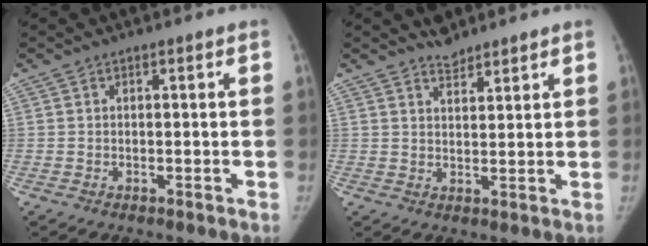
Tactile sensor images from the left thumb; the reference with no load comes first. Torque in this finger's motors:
{"motor_torque": [0.28, -0.13, 0.13, -0.69, 0.02]}